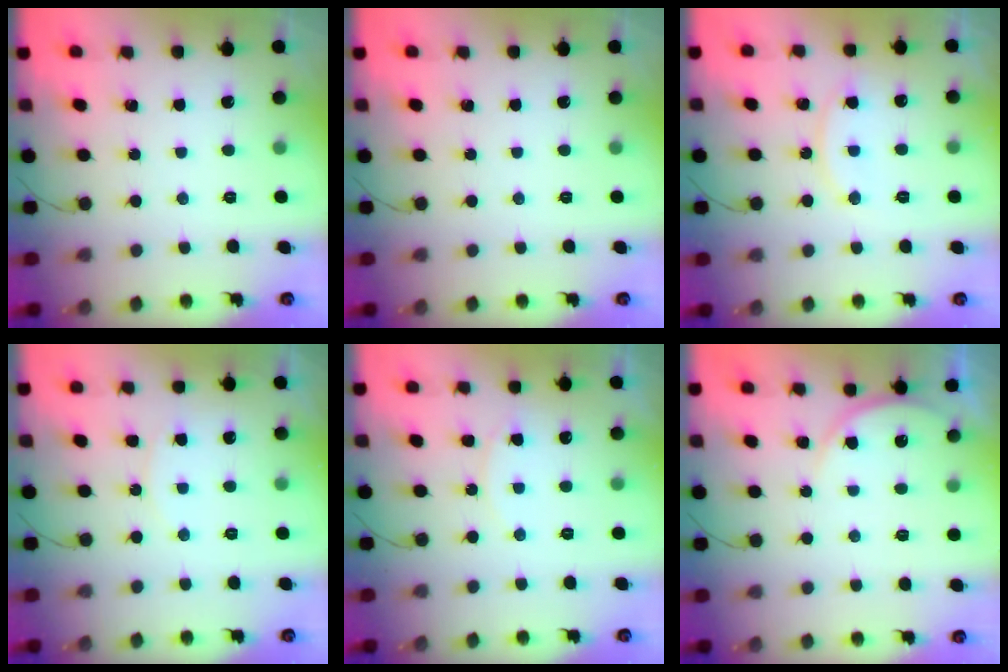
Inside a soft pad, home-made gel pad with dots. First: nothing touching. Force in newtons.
{"total": 0.0}
{"total": 9.4, "press": 9.4, "slide": 0.7}
{"total": 4.8, "press": 4.7, "slide": 0.7}
{"total": 6.2, "press": 6.2, "slide": 0.6}
{"total": 5.0, "press": 5.0, "slide": 0.5}